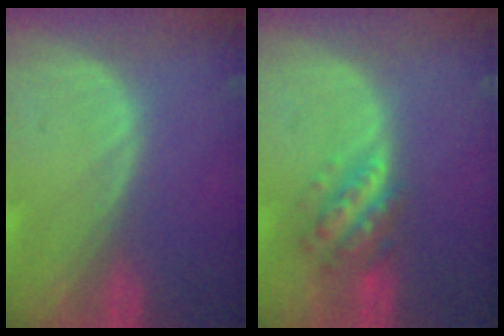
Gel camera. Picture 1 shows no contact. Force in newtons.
{"total": 5.7, "press": 5.3, "slide": 2.3}